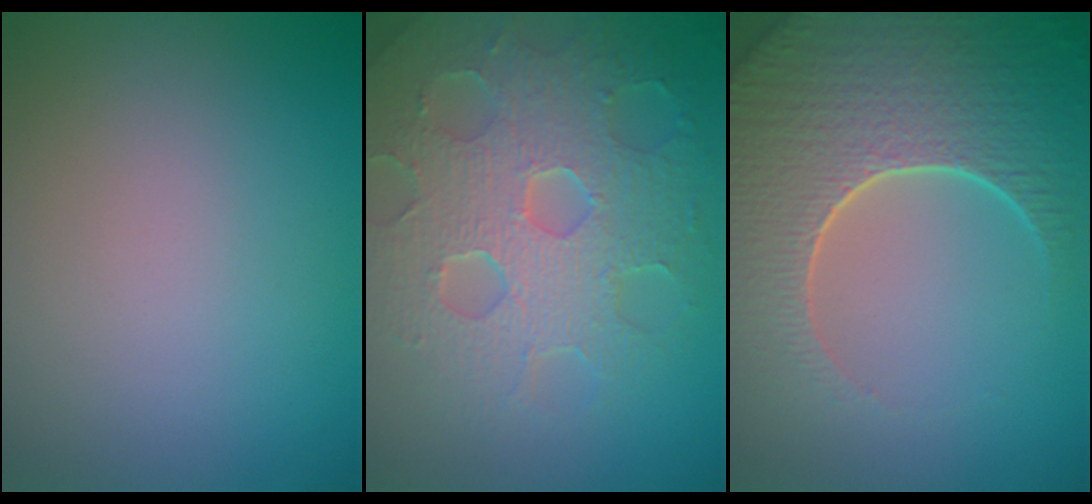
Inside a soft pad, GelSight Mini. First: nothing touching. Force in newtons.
{"total": 8.6, "press": 6.1, "slide": 6.1}
{"total": 8.8, "press": 6.3, "slide": 6.2}